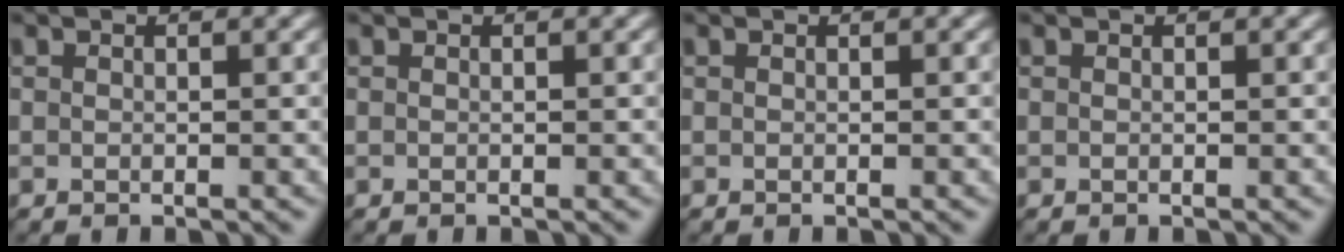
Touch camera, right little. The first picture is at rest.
{"total": 0.0}
{"total": 0.0}
{"total": 0.0}